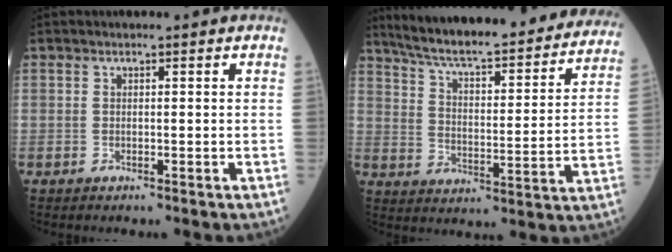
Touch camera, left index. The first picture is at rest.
{"total": 29.6, "force": [26.2, 5.2, 12.8], "torque": [-0.200, -0.035, 0.342]}